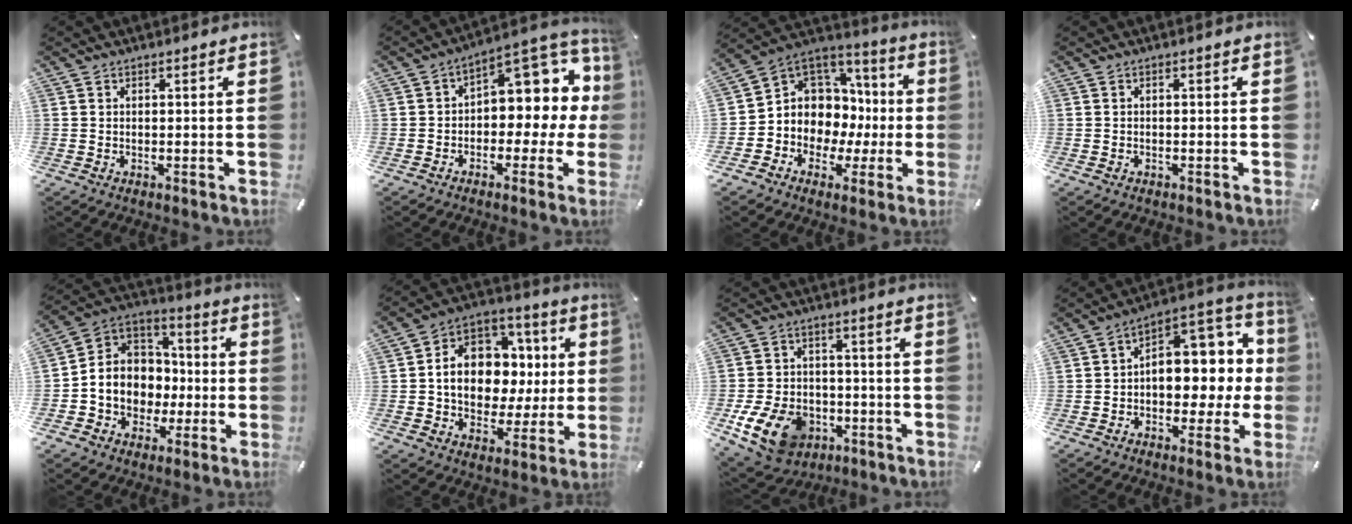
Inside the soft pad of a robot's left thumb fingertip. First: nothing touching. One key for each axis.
{"total": 10.4, "fx": 3.3, "fy": 6.7, "fz": 7.3, "tx": -0.088, "ty": -0.033, "tz": 0.055}
{"total": 7.9, "fx": 0.1, "fy": 7.9, "fz": 0.7, "tx": -0.021, "ty": -0.039, "tz": 0.017}
{"total": 0.7, "fx": -0.5, "fy": 0.5, "fz": 0.3, "tx": -0.004, "ty": 0.002, "tz": -0.011}
{"total": 10.5, "fx": -2.3, "fy": 10.0, "fz": 2.2, "tx": -0.058, "ty": 0.000, "tz": -0.036}
{"total": 14.1, "fx": 0.2, "fy": 11.8, "fz": 7.7, "tx": -0.139, "ty": -0.011, "tz": 0.012}
{"total": 13.3, "fx": -6.0, "fy": 9.5, "fz": 7.1, "tx": -0.130, "ty": 0.038, "tz": -0.102}
{"total": 11.1, "fx": 1.4, "fy": 8.4, "fz": 7.2, "tx": -0.071, "ty": -0.025, "tz": 0.026}